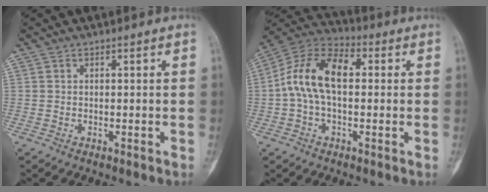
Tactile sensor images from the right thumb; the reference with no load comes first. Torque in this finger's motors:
{"motor_torque": [0.80, 1.00, 0.79, -0.60, 0.12]}